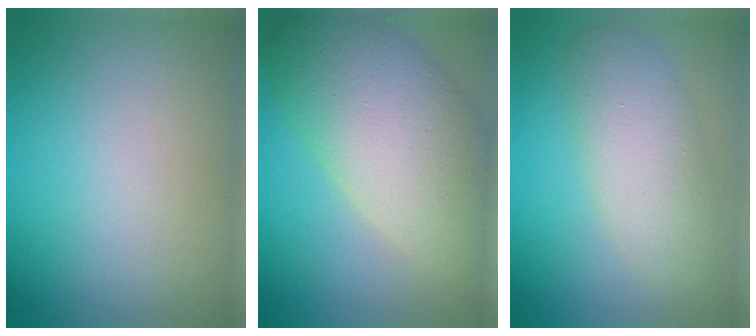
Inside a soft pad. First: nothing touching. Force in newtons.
{"total": 10.9, "press": 10.9, "slide": 0.8}
{"total": 4.6, "press": 4.6, "slide": 0.3}